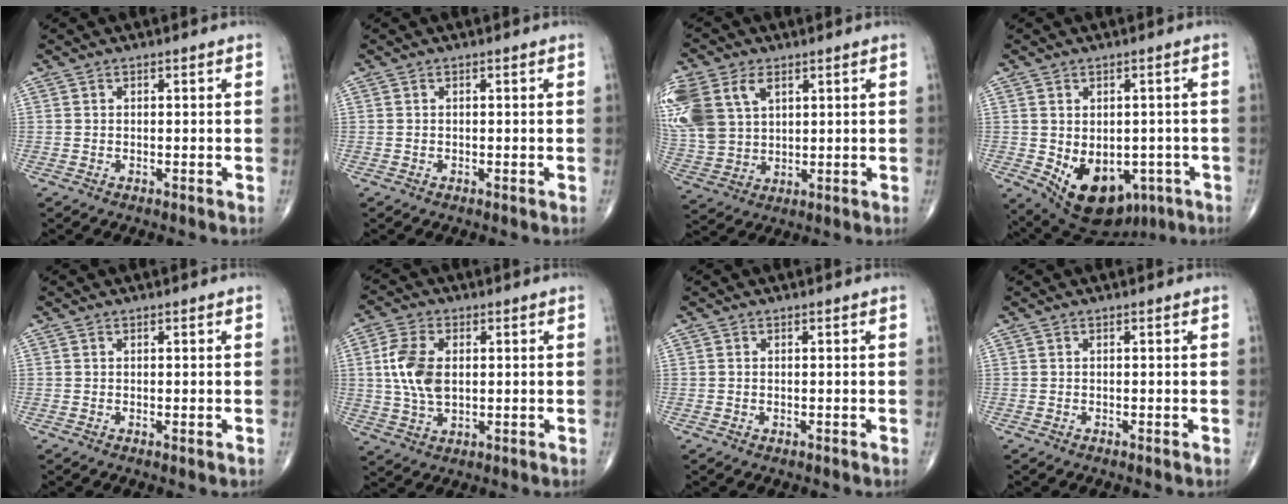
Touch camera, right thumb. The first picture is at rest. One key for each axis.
{"total": 0.0}
{"total": 19.1, "fx": 7.0, "fy": 13.4, "fz": 11.7, "tx": -0.296, "ty": 0.019, "tz": 0.146}
{"total": 14.0, "fx": -4.6, "fy": 9.4, "fz": 9.3, "tx": -0.120, "ty": 0.003, "tz": -0.044}
{"total": 0.5, "fx": 0.0, "fy": 0.1, "fz": 0.5, "tx": -0.015, "ty": -0.005, "tz": 0.001}
{"total": 9.3, "fx": 1.1, "fy": 5.5, "fz": 7.4, "tx": -0.154, "ty": -0.001, "tz": 0.025}
{"total": 0.0}
{"total": 0.0}